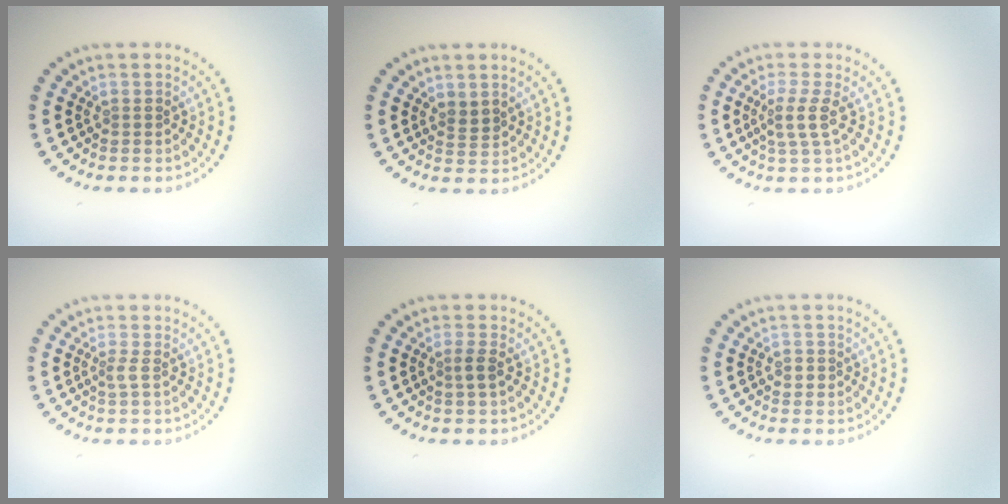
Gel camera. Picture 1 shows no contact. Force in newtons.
{"total": 1.3, "press": 1.0, "slide": 0.8}
{"total": 2.3, "press": 1.8, "slide": 1.4}
{"total": 1.0, "press": 0.5, "slide": 0.8}
{"total": 1.2, "press": 0.9, "slide": 0.7}
{"total": 1.1, "press": 1.0, "slide": 0.5}